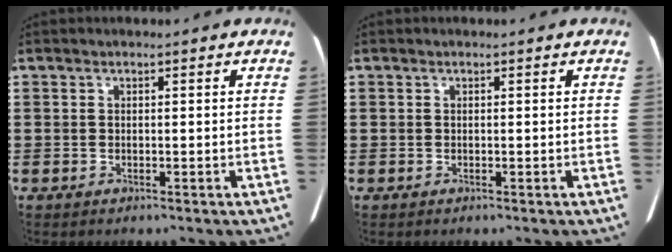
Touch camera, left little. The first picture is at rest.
{"total": 0.0}